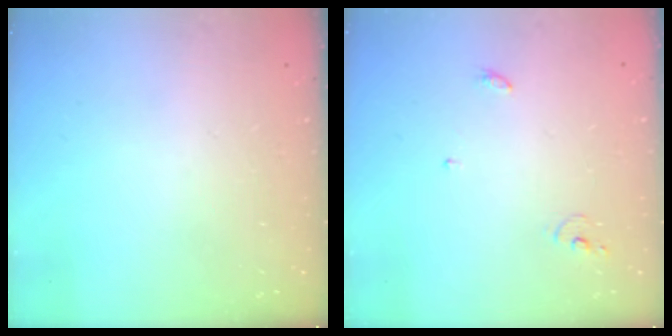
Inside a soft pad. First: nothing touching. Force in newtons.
{"total": 3.8, "press": 3.8, "slide": 0.2}